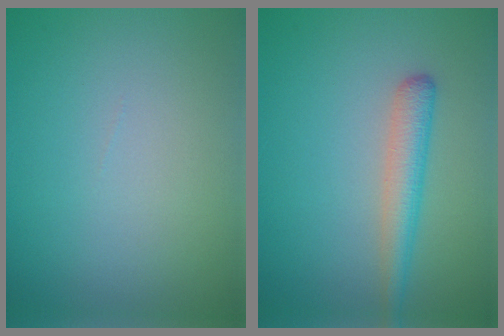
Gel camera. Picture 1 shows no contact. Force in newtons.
{"total": 2.9, "press": 2.9, "slide": 0.1}